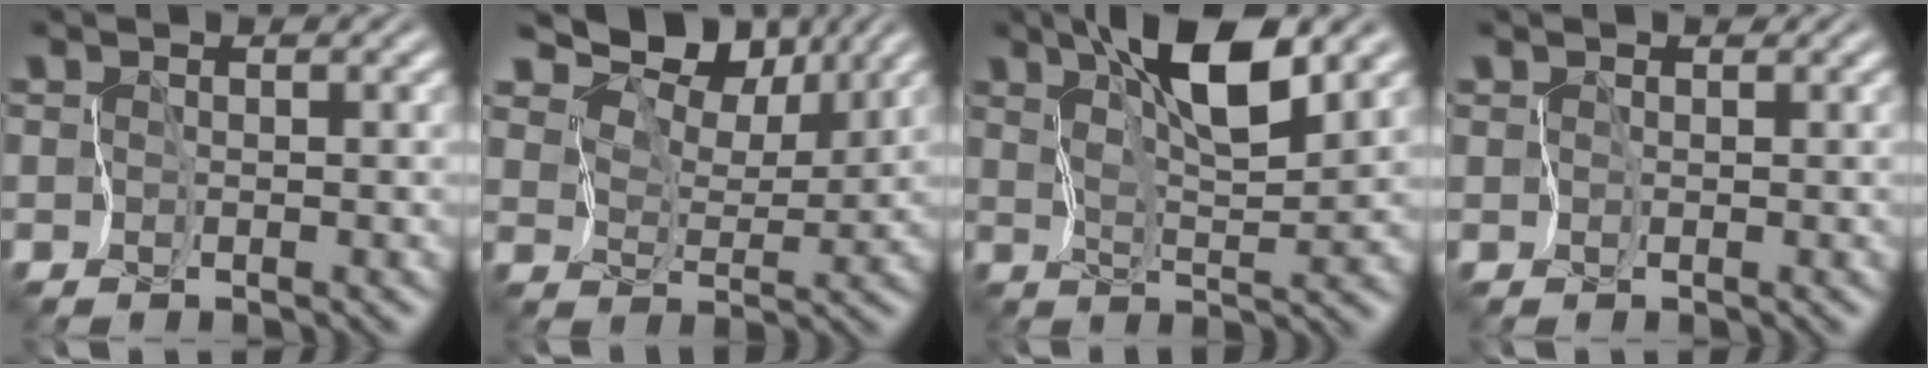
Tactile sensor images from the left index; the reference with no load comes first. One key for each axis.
{"total": 7.8, "fx": 6.5, "fy": 3.1, "fz": 3.2, "tx": -0.062, "ty": -0.003, "tz": 0.107}
{"total": 7.6, "fx": 4.4, "fy": 1.2, "fz": 6.0, "tx": -0.109, "ty": 0.010, "tz": 0.077}
{"total": 0.7, "fx": 0.4, "fy": 0.6, "fz": 0.3, "tx": 0.004, "ty": 0.010, "tz": 0.001}